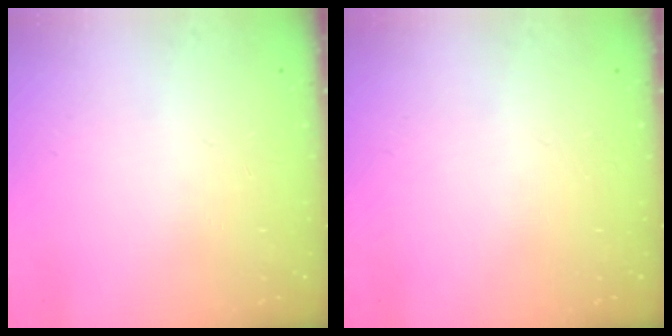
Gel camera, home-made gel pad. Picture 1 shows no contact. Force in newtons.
{"total": 0.0}